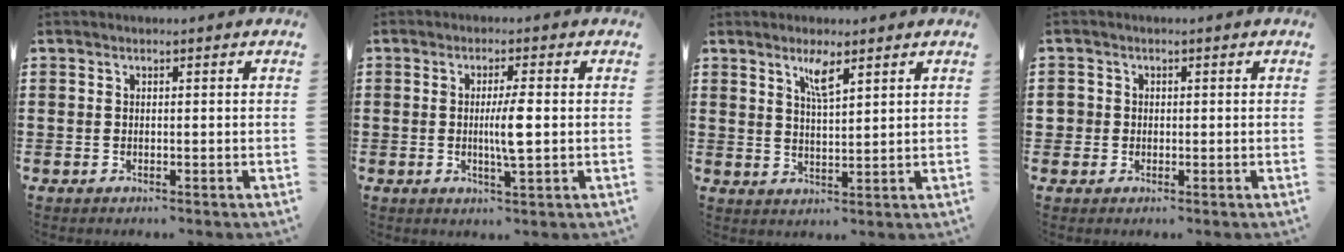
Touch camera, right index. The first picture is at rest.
{"total": 4.7, "force": [-0.2, 0.3, 4.7], "torque": [-0.090, -0.008, -0.009]}
{"total": 3.7, "force": [2.5, 0.6, 2.7], "torque": [-0.052, 0.000, 0.041]}
{"total": 1.3, "force": [-0.1, 1.3, 0.2], "torque": [-0.008, 0.006, -0.004]}